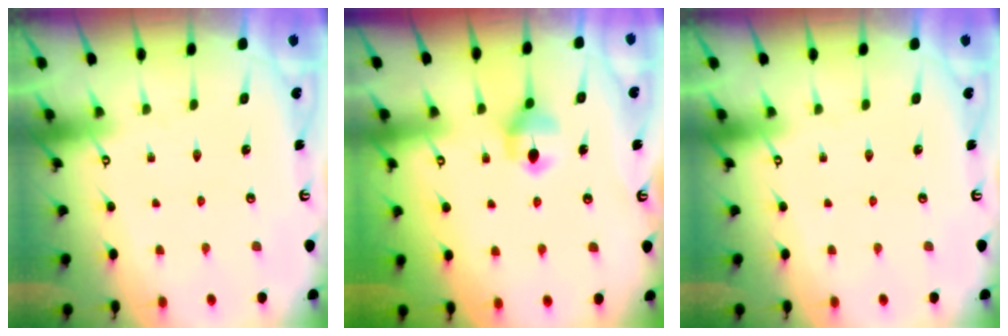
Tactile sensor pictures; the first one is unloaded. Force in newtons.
{"total": 5.7, "press": 5.6, "slide": 0.6}
{"total": 0.0}